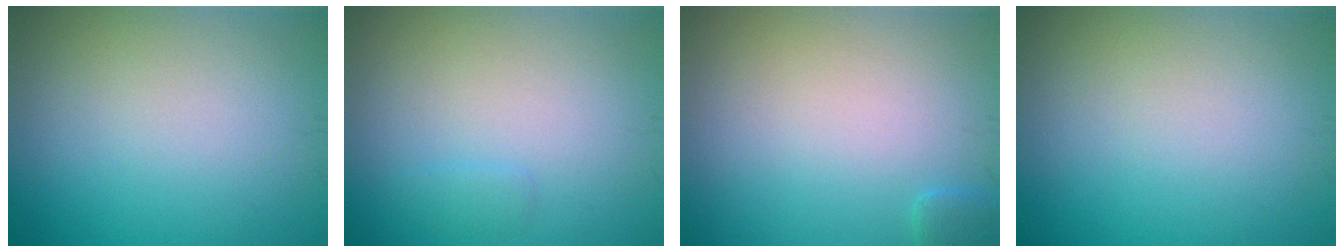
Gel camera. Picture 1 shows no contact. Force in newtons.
{"total": 0.8, "press": 0.8, "slide": 0.1}
{"total": 1.1, "press": 1.0, "slide": 0.1}
{"total": 0.0}